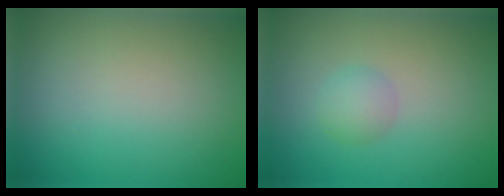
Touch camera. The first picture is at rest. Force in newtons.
{"total": 1.7, "press": 1.7, "slide": 0.0}